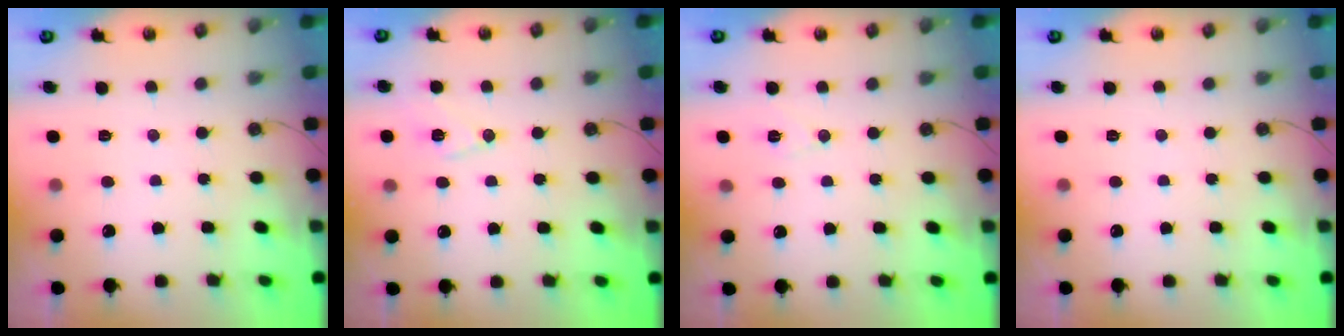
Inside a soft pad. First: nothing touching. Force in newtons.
{"total": 8.8, "press": 8.1, "slide": 3.6}
{"total": 7.4, "press": 5.9, "slide": 4.5}
{"total": 0.0}